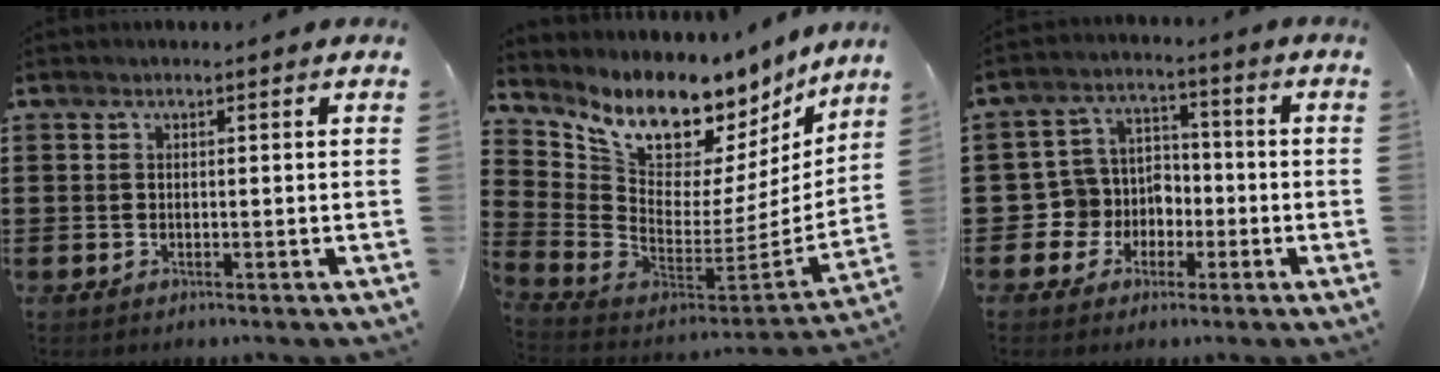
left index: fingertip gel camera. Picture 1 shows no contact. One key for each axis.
{"total": 9.1, "fx": 7.4, "fy": 3.6, "fz": 3.9, "tx": -0.105, "ty": -0.078, "tz": 0.127}
{"total": 6.3, "fx": -1.5, "fy": 6.1, "fz": 1.0, "tx": -0.060, "ty": 0.001, "tz": -0.031}